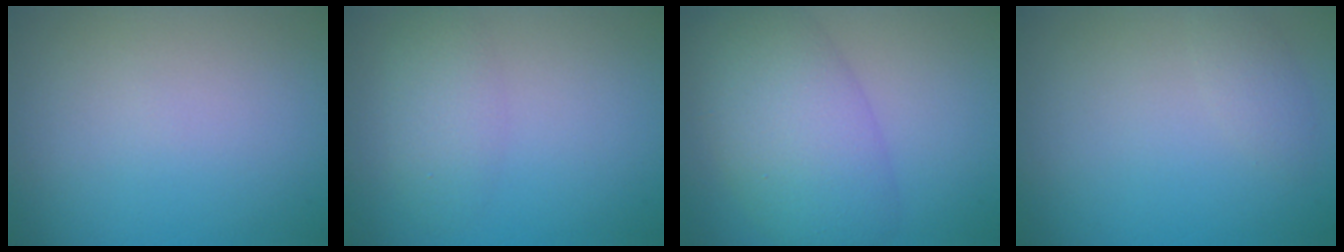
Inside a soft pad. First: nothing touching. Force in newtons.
{"total": 2.6, "press": 2.6, "slide": 0.2}
{"total": 7.6, "press": 7.6, "slide": 0.3}
{"total": 1.2, "press": 1.2, "slide": 0.1}